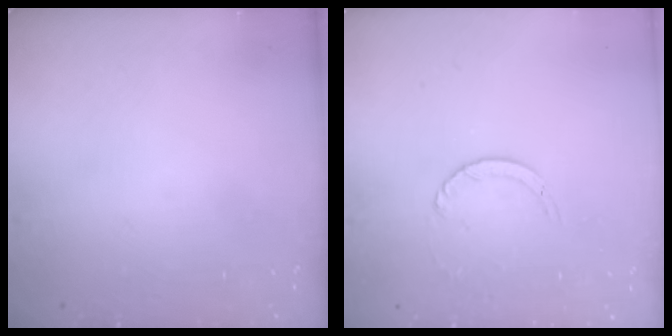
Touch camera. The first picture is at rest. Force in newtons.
{"total": 1.1, "press": 1.1, "slide": 0.1}